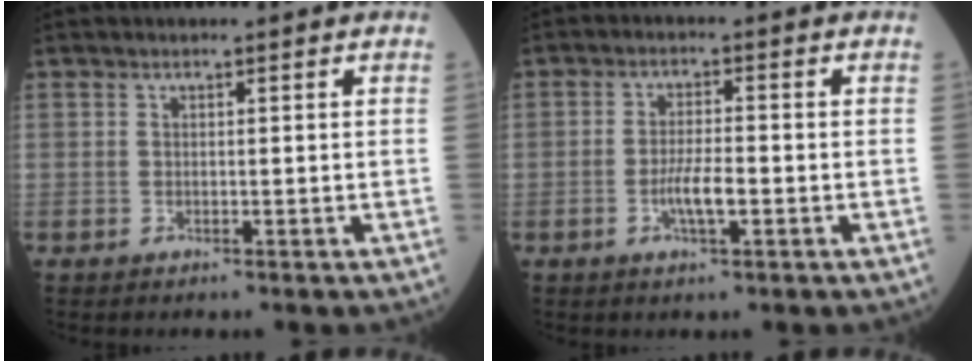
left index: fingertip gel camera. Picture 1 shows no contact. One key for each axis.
{"total": 4.2, "fx": -2.0, "fy": 0.8, "fz": 3.6, "tx": -0.072, "ty": -0.006, "tz": -0.036}